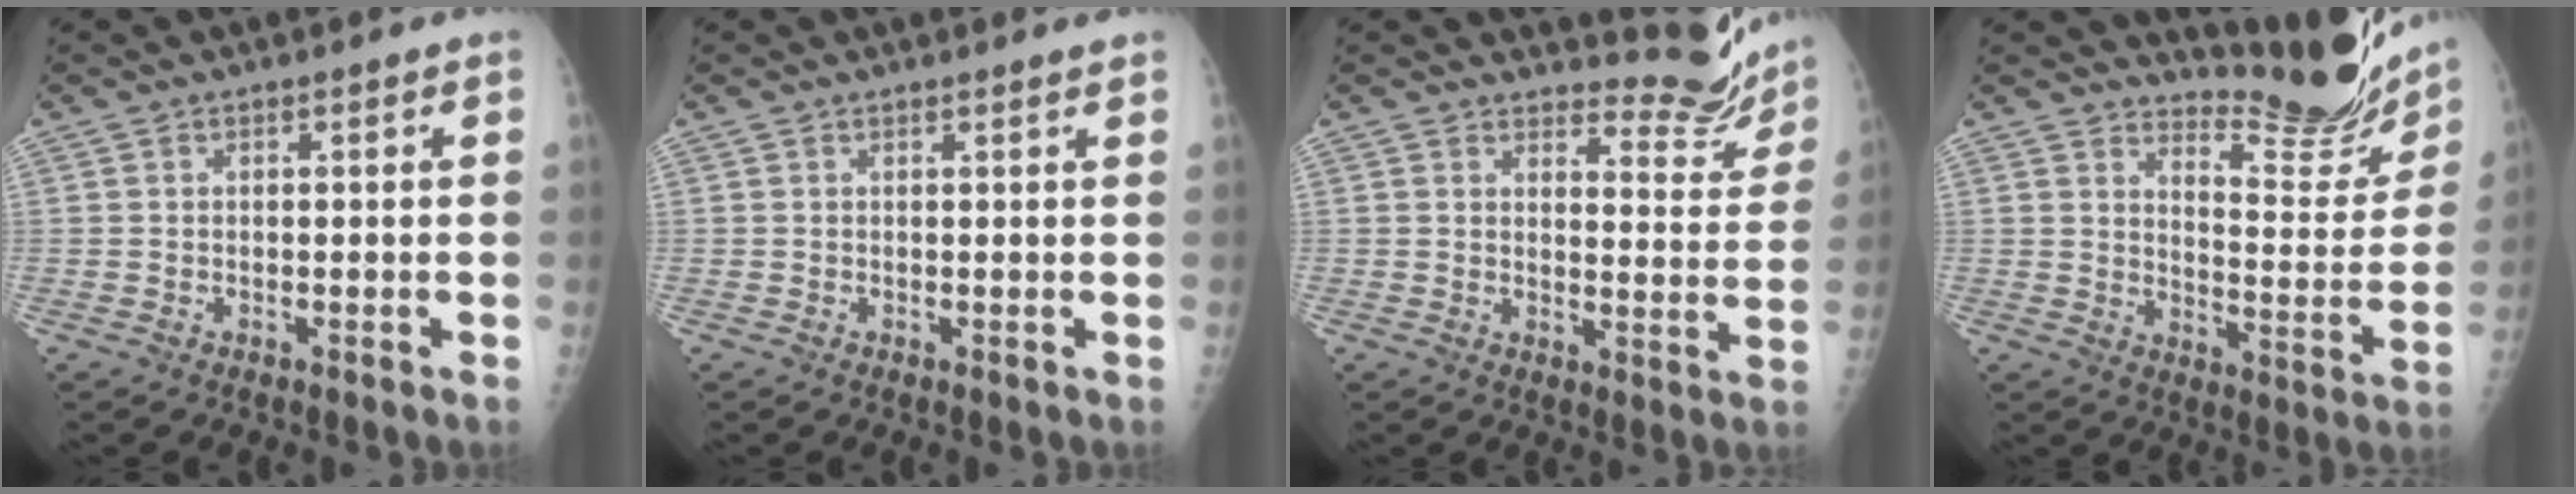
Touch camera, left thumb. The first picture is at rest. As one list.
[{"total": 0.6, "force": [0.5, -0.1, 0.3], "torque": [-0.013, -0.002, 0.010]}, {"total": 8.5, "force": [8.3, 1.8, 0.0], "torque": [0.024, -0.091, 0.096]}, {"total": 15.1, "force": [14.6, 2.5, 2.7], "torque": [-0.011, -0.152, 0.187]}]